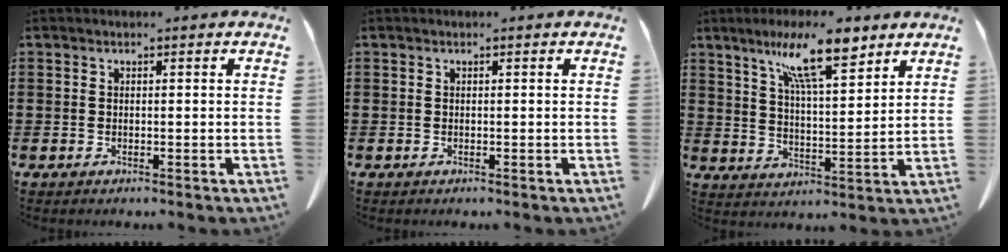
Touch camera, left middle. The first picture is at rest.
{"total": 0.0}
{"total": 10.8, "force": [7.6, 2.3, 7.2], "torque": [-0.132, -0.024, 0.129]}